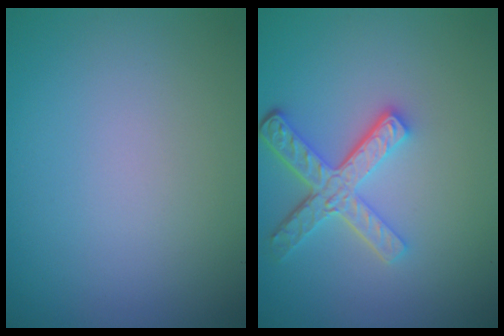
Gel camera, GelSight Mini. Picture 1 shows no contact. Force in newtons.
{"total": 4.6, "press": 3.5, "slide": 3.1}